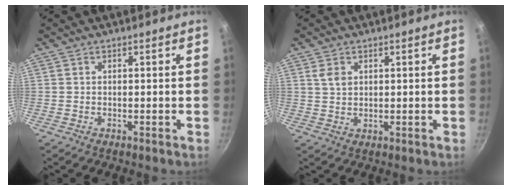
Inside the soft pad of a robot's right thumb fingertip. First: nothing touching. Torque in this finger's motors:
{"motor_torque": [0.11, 0.02, 0.00, -0.10, 0.03]}